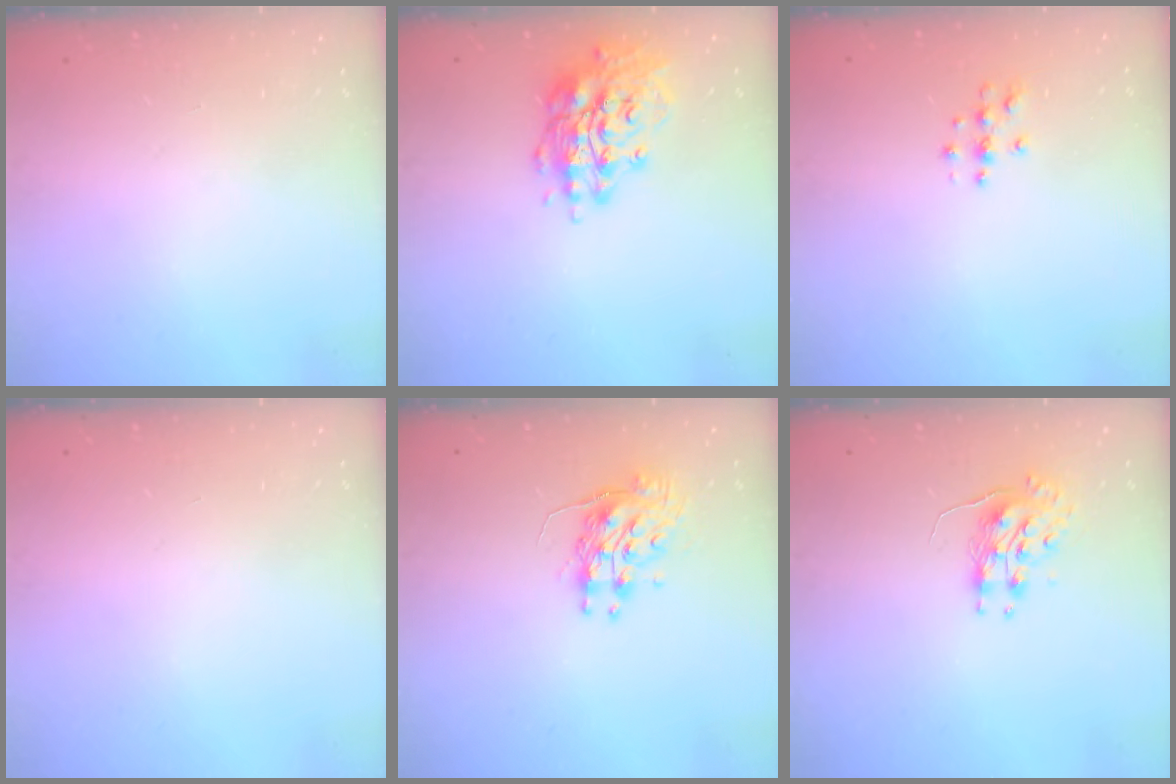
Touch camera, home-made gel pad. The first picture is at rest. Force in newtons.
{"total": 15.0, "press": 14.7, "slide": 2.6}
{"total": 3.6, "press": 3.6, "slide": 0.4}
{"total": 0.0}
{"total": 9.8, "press": 9.8, "slide": 0.7}
{"total": 8.6, "press": 8.6, "slide": 0.3}